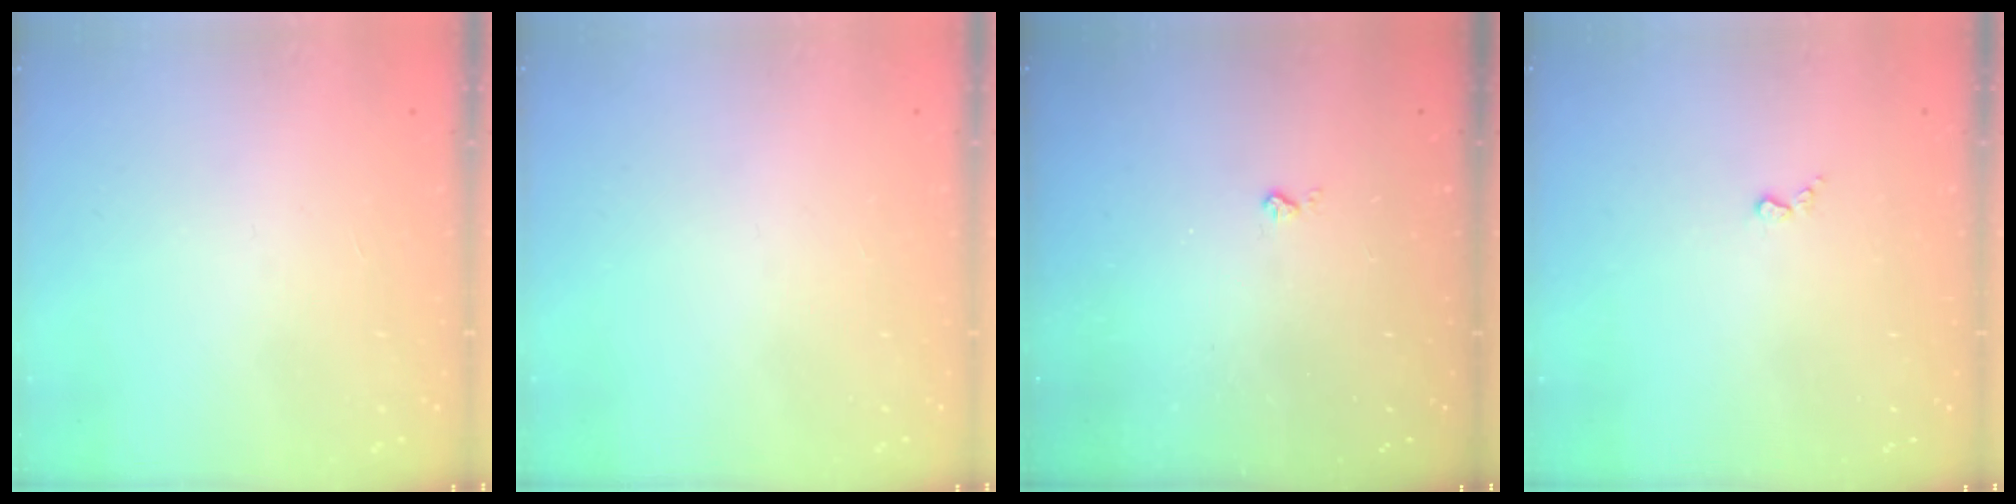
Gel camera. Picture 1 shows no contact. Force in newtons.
{"total": 0.0}
{"total": 2.0, "press": 2.0, "slide": 0.4}
{"total": 3.0, "press": 2.9, "slide": 0.5}